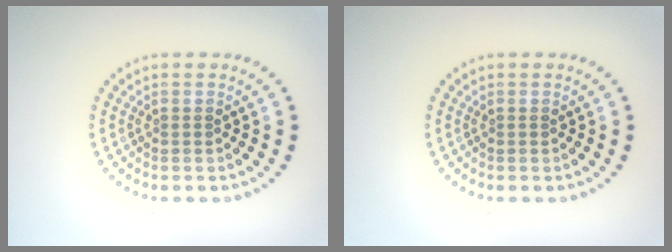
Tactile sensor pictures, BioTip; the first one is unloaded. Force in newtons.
{"total": 0.0}